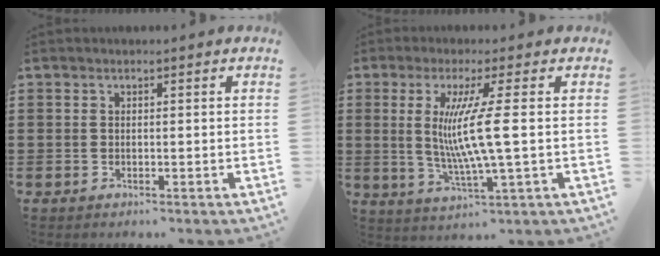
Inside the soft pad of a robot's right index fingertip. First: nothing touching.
{"total": 9.4, "force": [0.8, -0.1, 9.3], "torque": [-0.194, -0.015, 0.002]}